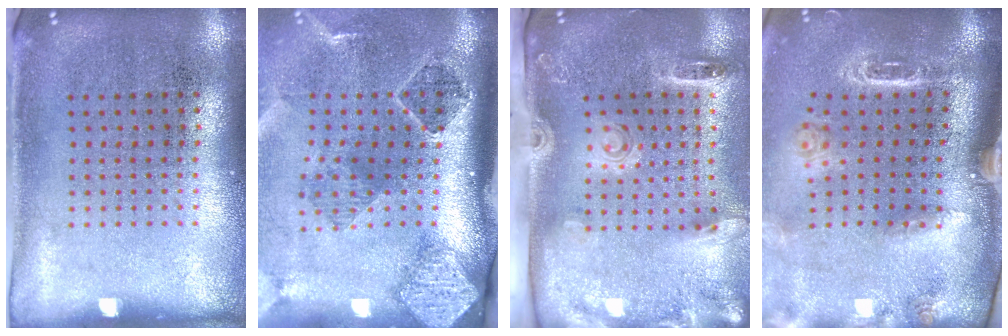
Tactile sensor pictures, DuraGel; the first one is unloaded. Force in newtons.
{"total": 2.9, "press": 1.9, "slide": 2.1}
{"total": 2.8, "press": 1.9, "slide": 2.0}
{"total": 2.2, "press": 1.9, "slide": 1.0}